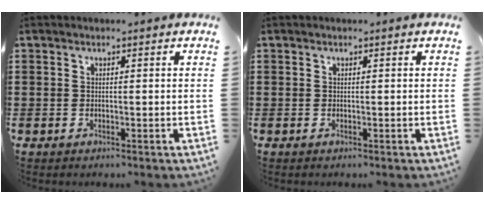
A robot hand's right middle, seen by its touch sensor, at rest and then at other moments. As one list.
[{"total": 0.0}]